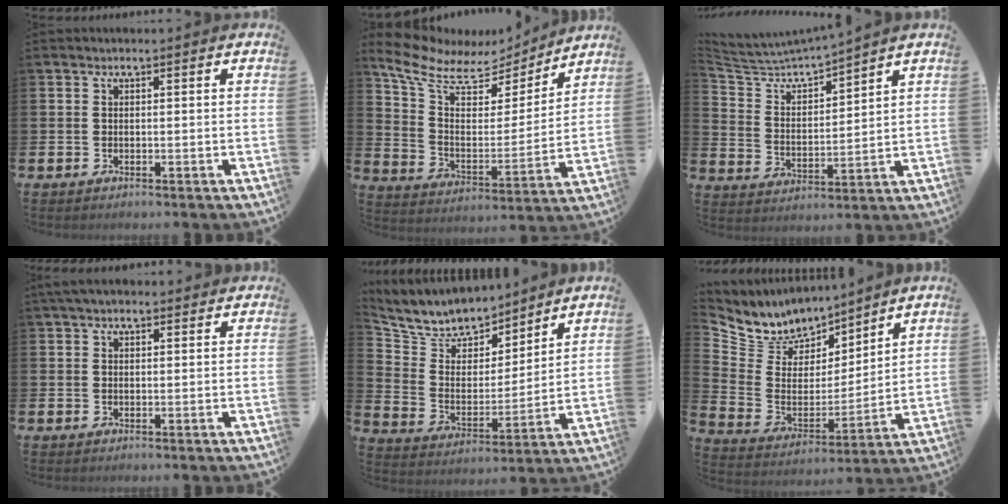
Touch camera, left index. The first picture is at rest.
{"total": 9.0, "force": [7.5, 4.0, 3.1], "torque": [-0.102, -0.048, 0.127]}
{"total": 4.5, "force": [4.4, 0.6, 0.7], "torque": [-0.041, -0.036, 0.068]}
{"total": 2.5, "force": [2.0, 0.9, 1.1], "torque": [-0.012, -0.002, 0.033]}
{"total": 7.8, "force": [7.5, 2.4, 0.1], "torque": [-0.051, -0.061, 0.134]}
{"total": 8.0, "force": [7.4, 2.9, -0.7], "torque": [-0.042, -0.064, 0.136]}